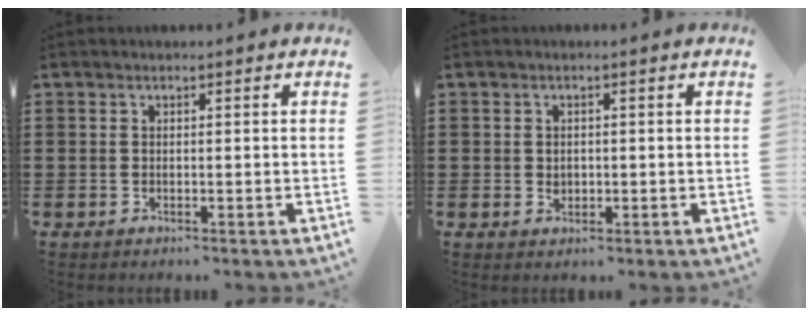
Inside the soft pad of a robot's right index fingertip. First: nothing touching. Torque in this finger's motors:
{"motor_torque": [-0.16, 1.98, -0.03, 0.00]}